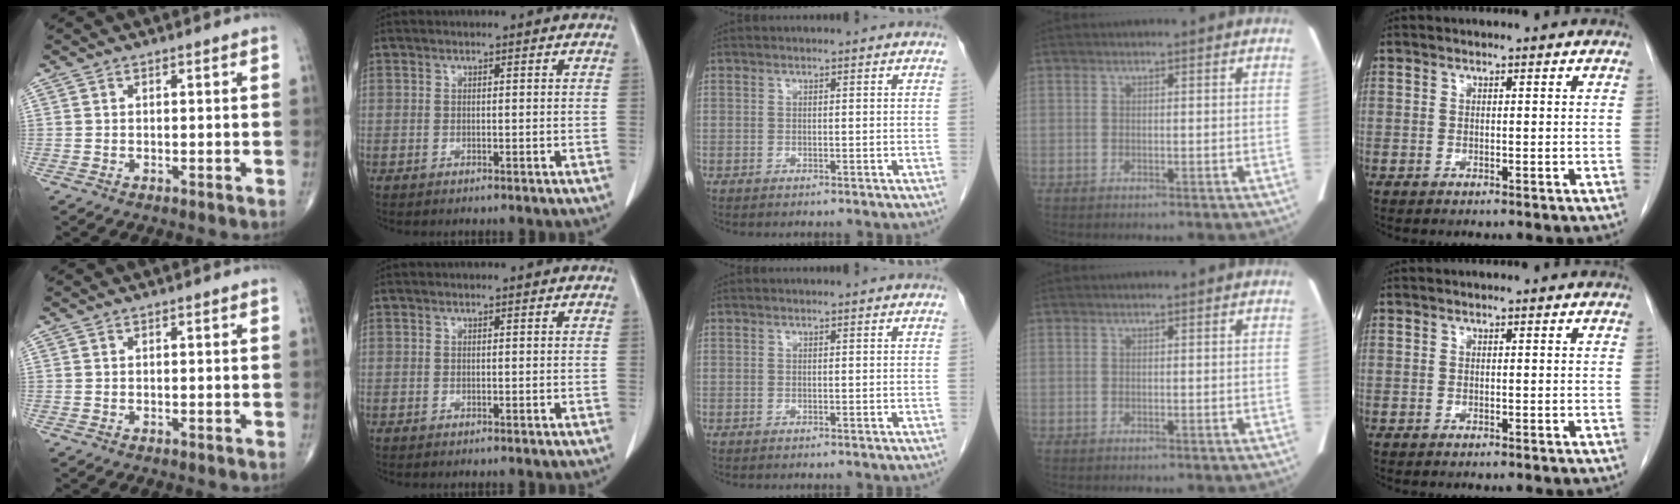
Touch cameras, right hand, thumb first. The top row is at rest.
{}